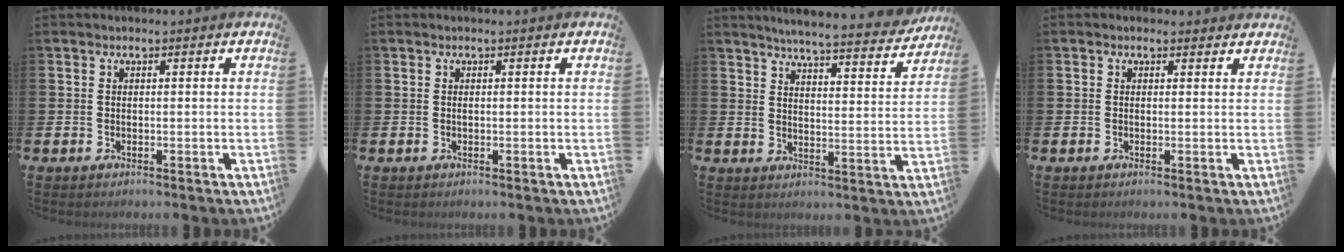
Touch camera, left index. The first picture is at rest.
{"total": 0.0}
{"total": 5.6, "force": [5.4, 0.1, 1.4], "torque": [-0.034, -0.042, 0.089]}
{"total": 0.6, "force": [0.3, 0.4, 0.3], "torque": [-0.005, 0.008, 0.004]}